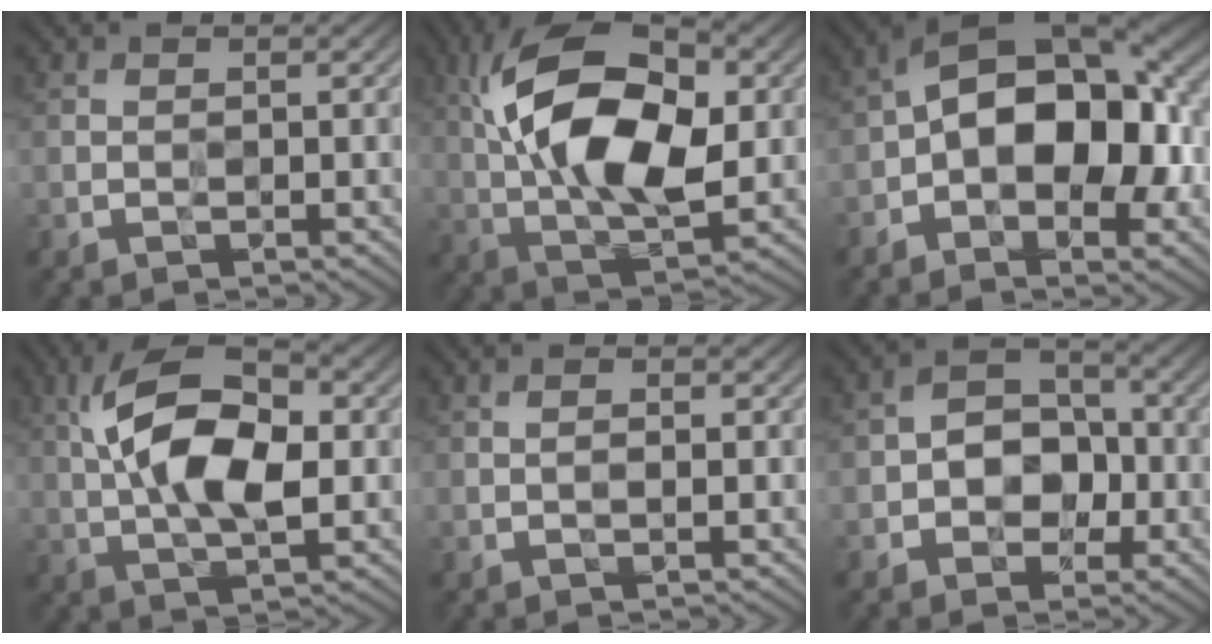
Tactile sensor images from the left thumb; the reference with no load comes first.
{"total": 15.8, "force": [2.2, 8.1, 13.4], "torque": [-0.250, 0.022, 0.024]}
{"total": 16.5, "force": [-0.8, 9.3, 13.7], "torque": [-0.207, 0.020, -0.029]}
{"total": 11.6, "force": [1.0, 5.4, 10.3], "torque": [-0.191, 0.014, 0.013]}
{"total": 1.0, "force": [-0.1, 0.2, 1.0], "torque": [-0.017, 0.000, -0.003]}
{"total": 6.2, "force": [-1.4, 4.6, 3.9], "torque": [-0.046, 0.003, -0.039]}